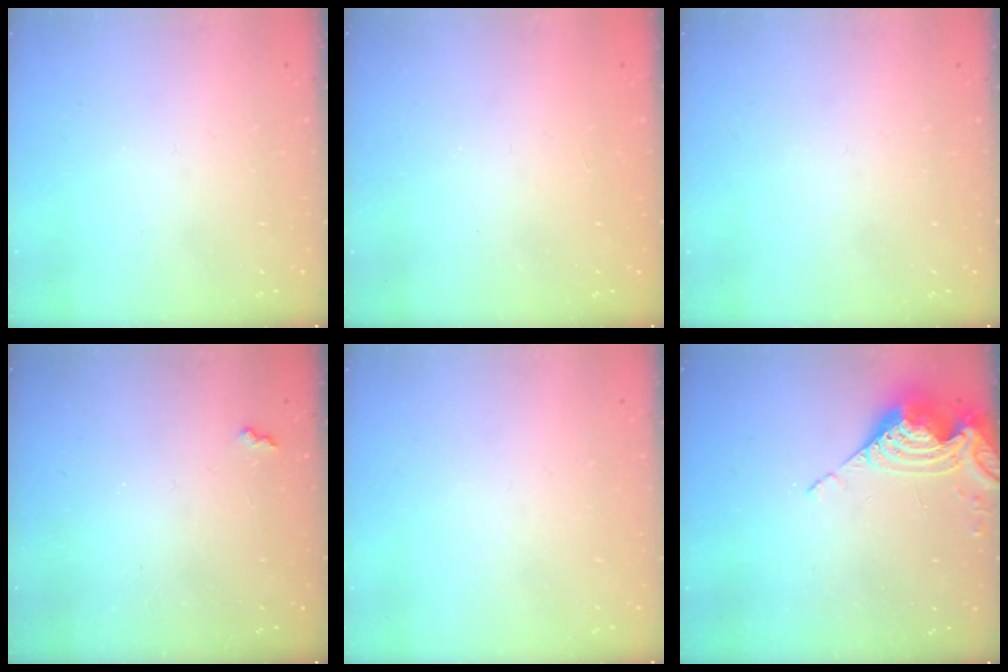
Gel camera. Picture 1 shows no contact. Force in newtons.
{"total": 1.0, "press": 1.0, "slide": 0.1}
{"total": 0.0}
{"total": 2.6, "press": 2.5, "slide": 0.5}
{"total": 0.0}
{"total": 9.9, "press": 9.9, "slide": 0.6}